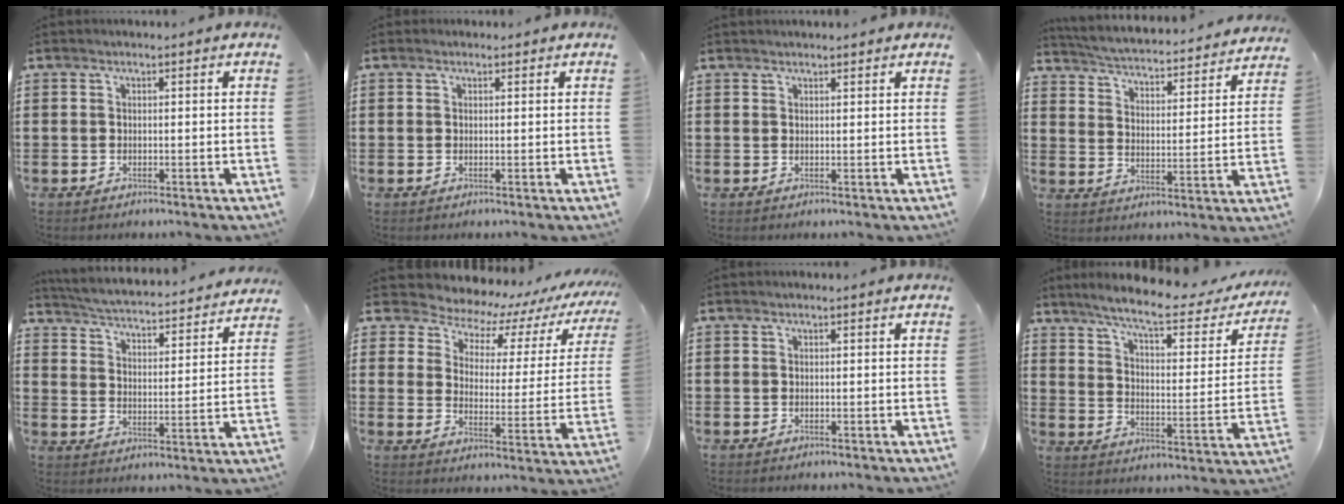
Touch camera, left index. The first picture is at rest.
{"total": 0.5, "force": [0.3, 0.4, 0.1], "torque": [-0.003, 0.004, 0.006]}
{"total": 1.1, "force": [1.1, 0.1, 0.2], "torque": [-0.007, 0.000, 0.020]}
{"total": 3.4, "force": [3.4, -0.4, 0.4], "torque": [-0.031, -0.035, 0.048]}
{"total": 3.6, "force": [3.6, -0.5, 0.3], "torque": [-0.030, -0.037, 0.053]}
{"total": 5.0, "force": [4.5, 2.2, 0.7], "torque": [-0.040, -0.039, 0.070]}
{"total": 0.0}
{"total": 8.2, "force": [6.7, 0.4, 4.7], "torque": [-0.110, -0.037, 0.108]}